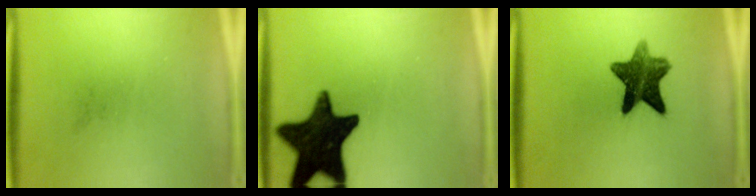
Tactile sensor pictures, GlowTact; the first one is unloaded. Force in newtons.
{"total": 18.1}
{"total": 10.1}